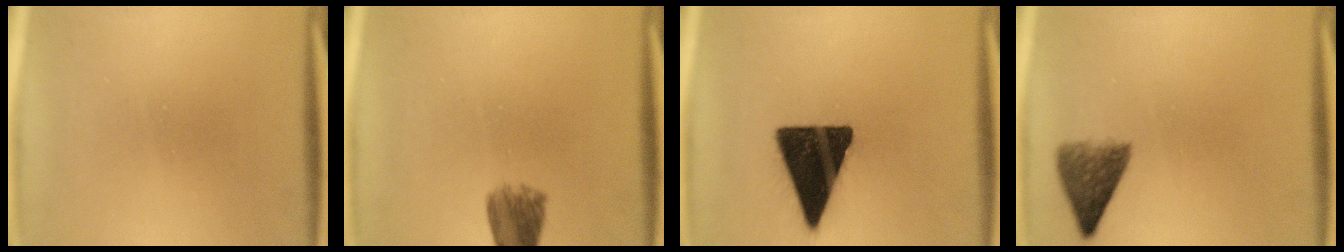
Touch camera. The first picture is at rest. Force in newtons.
{"total": 4.6}
{"total": 17.3}
{"total": 5.2}